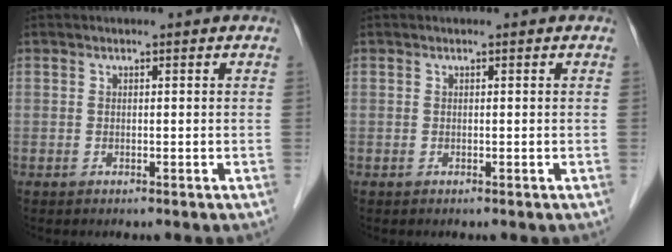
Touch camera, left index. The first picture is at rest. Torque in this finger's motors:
{"motor_torque": [-0.26, -0.20, 0.07, 0.01]}